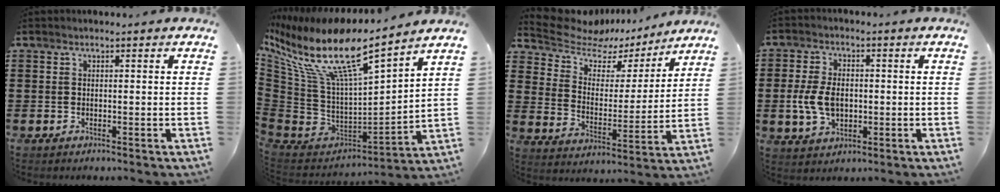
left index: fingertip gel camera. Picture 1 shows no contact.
{"total": 13.7, "force": [8.1, 3.3, 10.6], "torque": [-0.243, -0.062, 0.124]}
{"total": 7.9, "force": [6.5, 3.9, 2.0], "torque": [-0.072, -0.041, 0.114]}
{"total": 6.6, "force": [-0.7, 4.2, 5.0], "torque": [-0.121, 0.003, -0.019]}